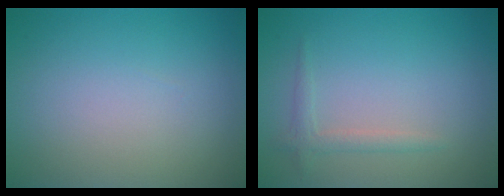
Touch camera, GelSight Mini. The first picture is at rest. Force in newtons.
{"total": 1.4, "press": 1.4, "slide": 0.1}